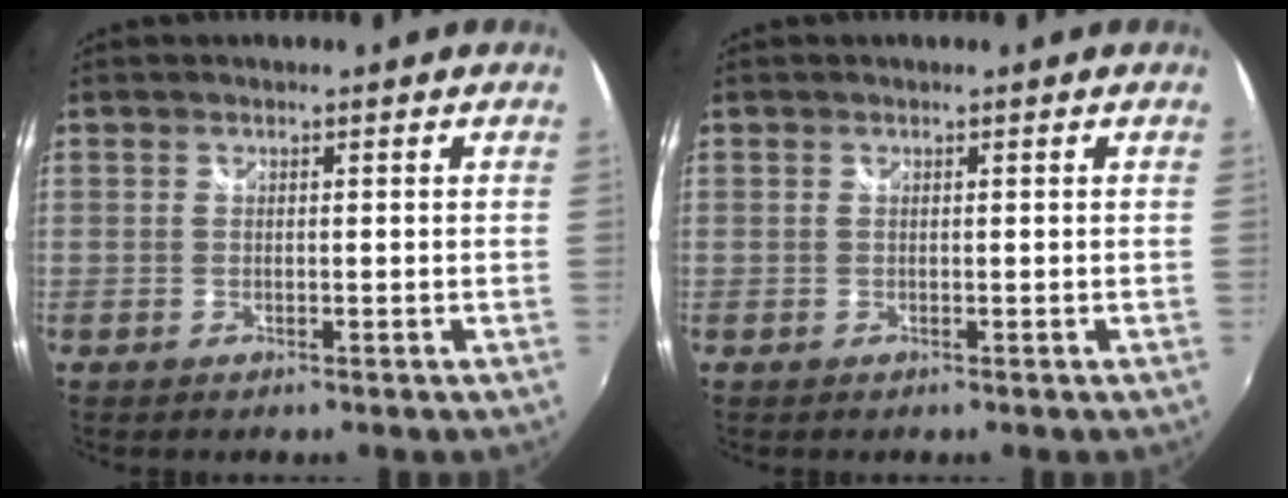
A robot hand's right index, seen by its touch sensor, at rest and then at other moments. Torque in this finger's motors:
{"motor_torque": [-0.11, 0.05, 0.03, 0.00]}